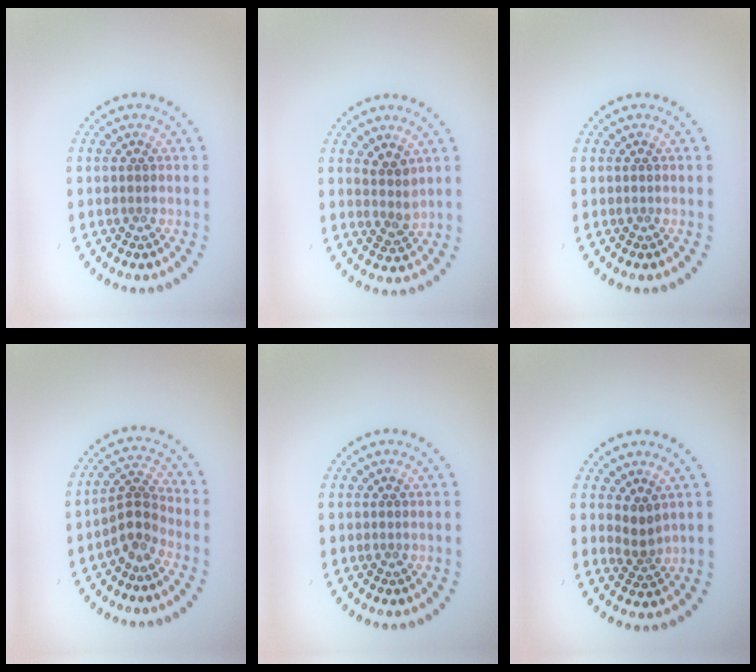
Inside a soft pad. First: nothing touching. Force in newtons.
{"total": 1.9, "press": 1.6, "slide": 1.1}
{"total": 0.0}
{"total": 2.9, "press": 2.2, "slide": 1.9}
{"total": 0.0}
{"total": 2.0, "press": 1.4, "slide": 1.4}